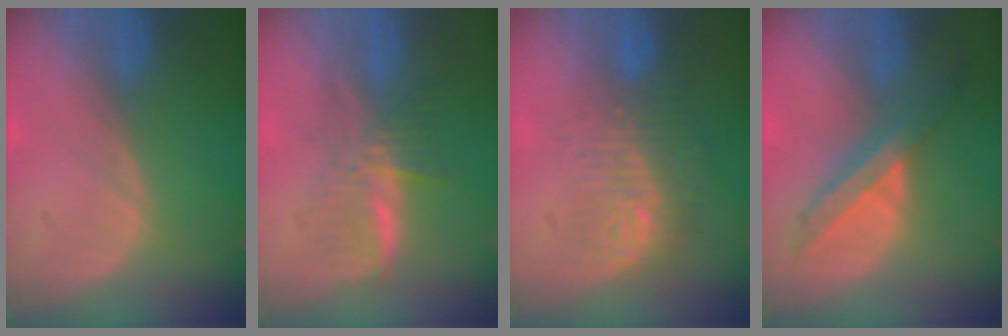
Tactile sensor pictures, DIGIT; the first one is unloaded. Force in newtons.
{"total": 5.9, "press": 5.7, "slide": 1.7}
{"total": 9.0, "press": 8.4, "slide": 3.2}
{"total": 7.2, "press": 6.2, "slide": 3.5}